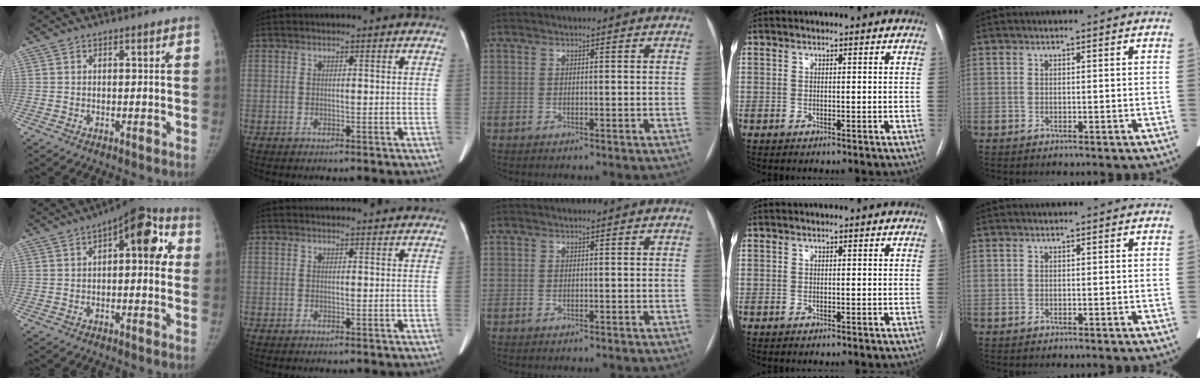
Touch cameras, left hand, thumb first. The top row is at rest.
{"thumb": {"total": 11.6, "force": [2.4, 5.4, 10.0], "torque": [-0.094, 0.031, 0.021]}, "index": {"total": 4.8, "force": [4.6, 1.0, 0.8], "torque": [-0.005, 0.023, 0.049]}}